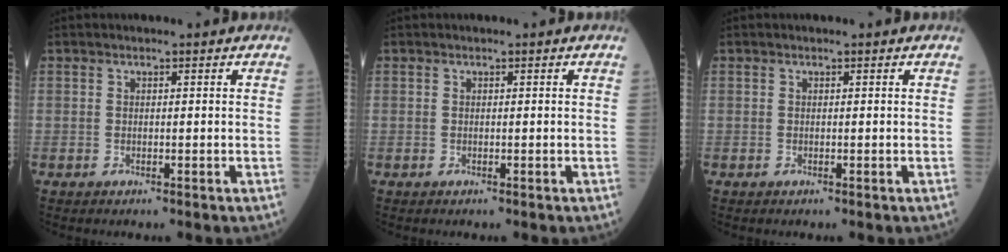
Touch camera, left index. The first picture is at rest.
{"total": 0.0}
{"total": 0.0}